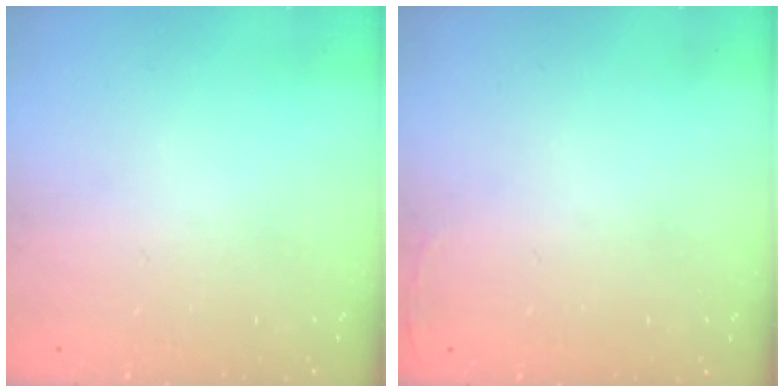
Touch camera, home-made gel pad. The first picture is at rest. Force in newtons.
{"total": 2.5, "press": 2.4, "slide": 0.9}